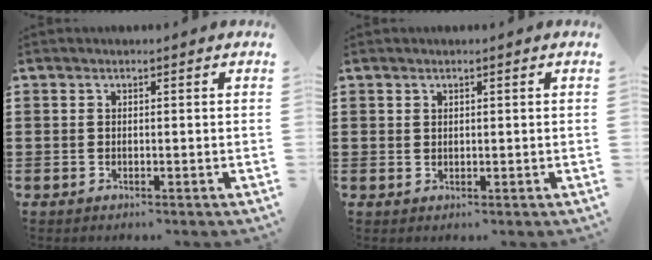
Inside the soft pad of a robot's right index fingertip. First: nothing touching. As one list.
[{"total": 0.9, "force": [0.7, 0.5, 0.2], "torque": [-0.005, 0.002, 0.013]}]